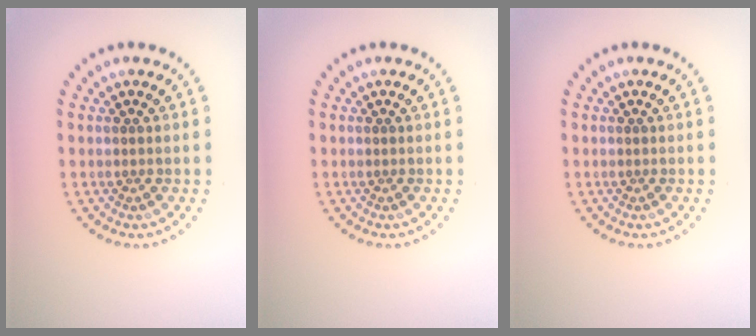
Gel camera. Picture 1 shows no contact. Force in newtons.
{"total": 0.0}
{"total": 0.0}